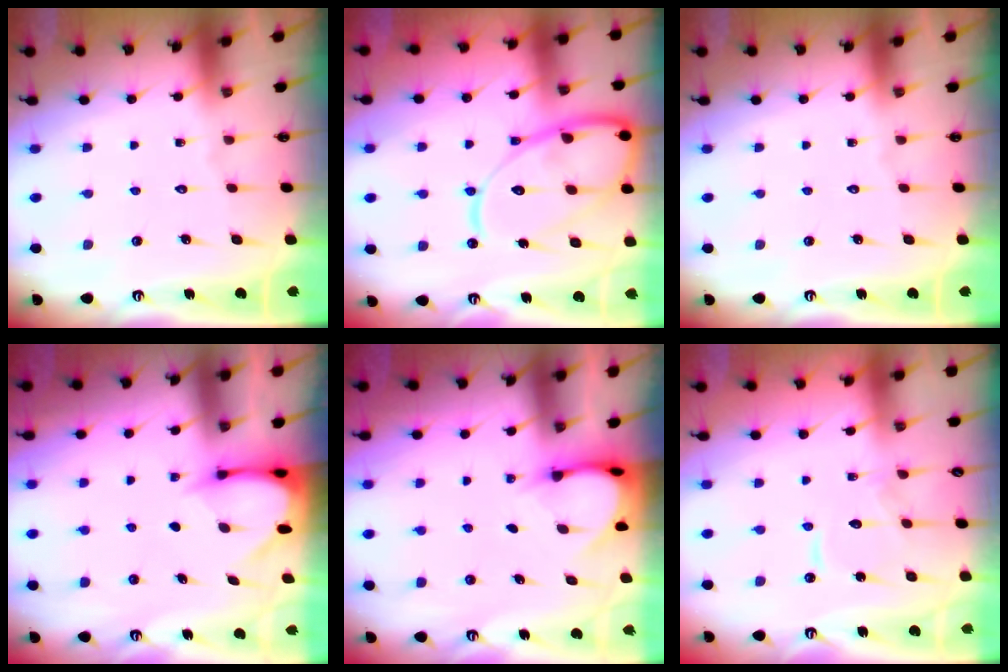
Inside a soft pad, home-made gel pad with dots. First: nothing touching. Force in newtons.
{"total": 16.9, "press": 16.8, "slide": 1.6}
{"total": 0.0}
{"total": 3.3, "press": 3.3, "slide": 0.3}
{"total": 3.8, "press": 3.8, "slide": 0.3}
{"total": 8.9, "press": 8.9, "slide": 0.5}